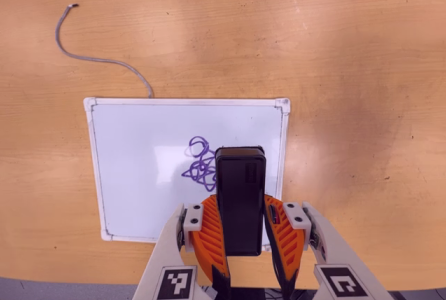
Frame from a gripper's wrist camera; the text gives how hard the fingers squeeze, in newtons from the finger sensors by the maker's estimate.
{"total": 6.6, "left": 5.2, "right": 8.0}